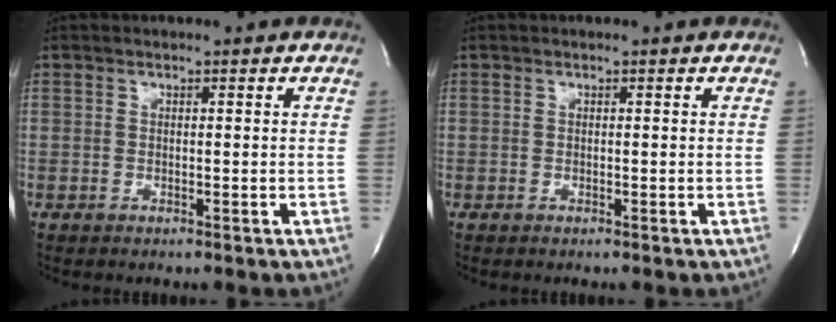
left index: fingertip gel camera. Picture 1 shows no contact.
{"total": 0.0}